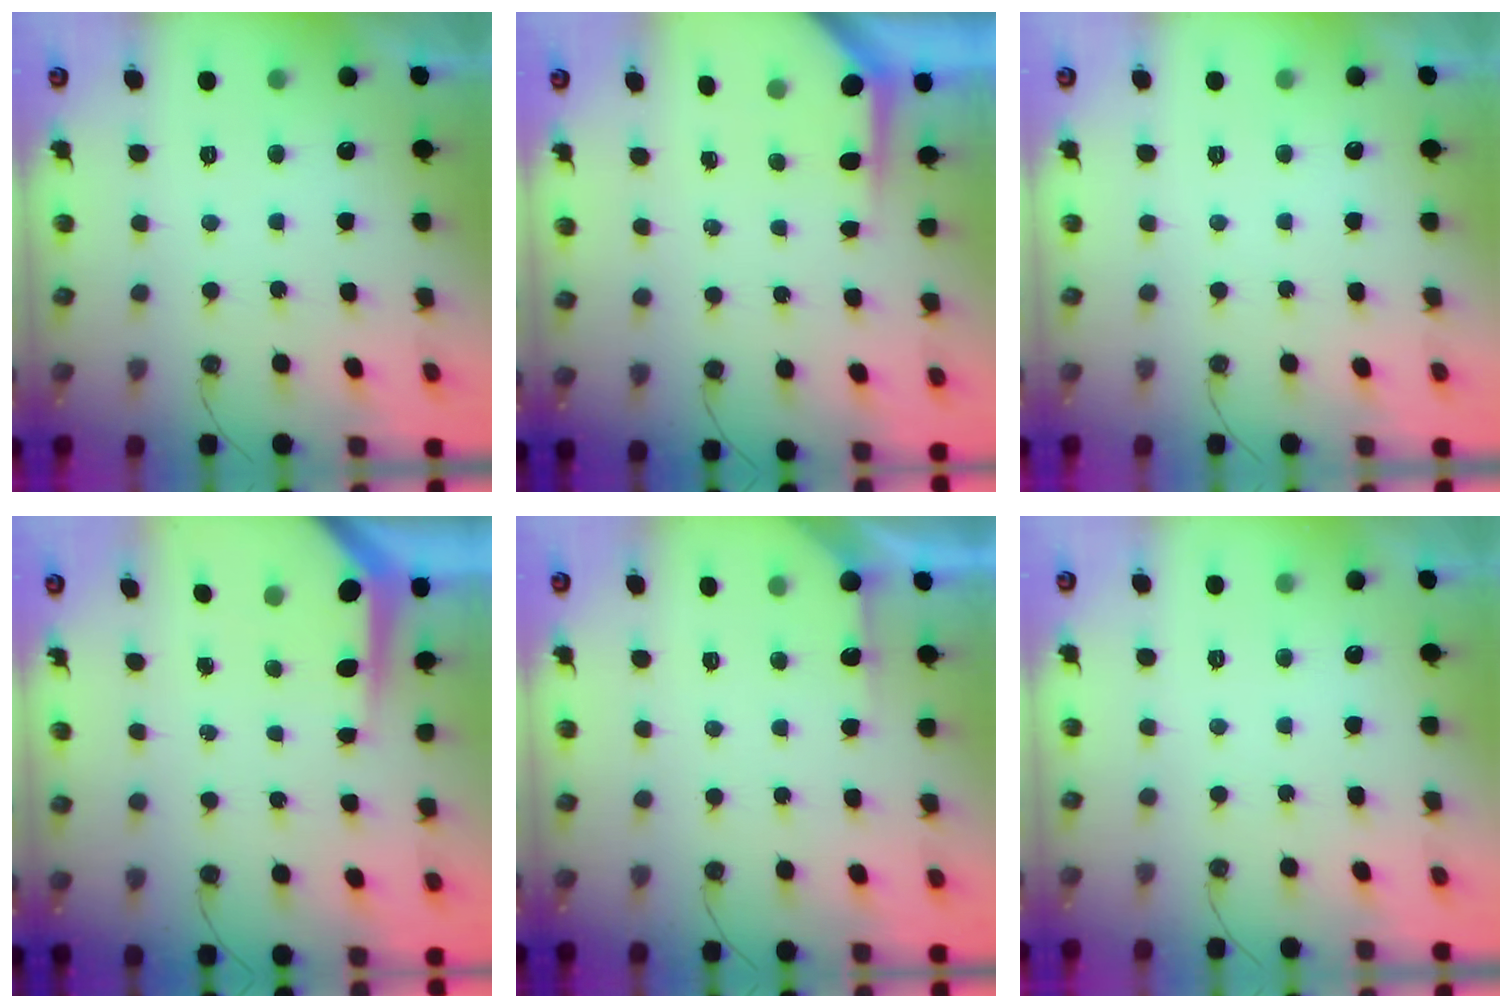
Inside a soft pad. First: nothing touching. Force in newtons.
{"total": 3.6, "press": 3.6, "slide": 0.4}
{"total": 0.0}
{"total": 5.0, "press": 5.0, "slide": 0.5}
{"total": 3.8, "press": 3.8, "slide": 0.4}
{"total": 0.0}